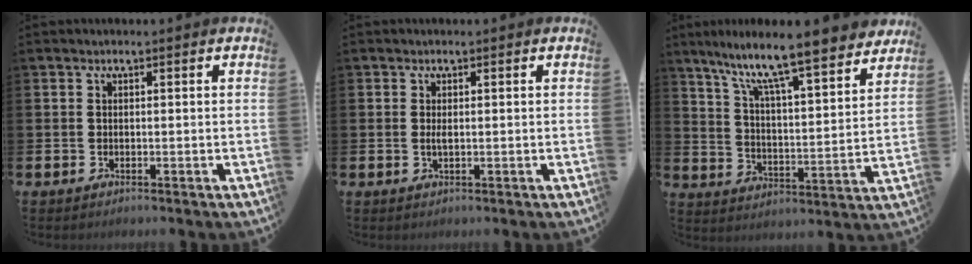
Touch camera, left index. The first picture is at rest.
{"total": 1.0, "force": [0.1, 0.3, 0.9], "torque": [-0.016, 0.002, 0.000]}
{"total": 10.4, "force": [9.2, 0.5, 4.9], "torque": [-0.115, -0.076, 0.148]}